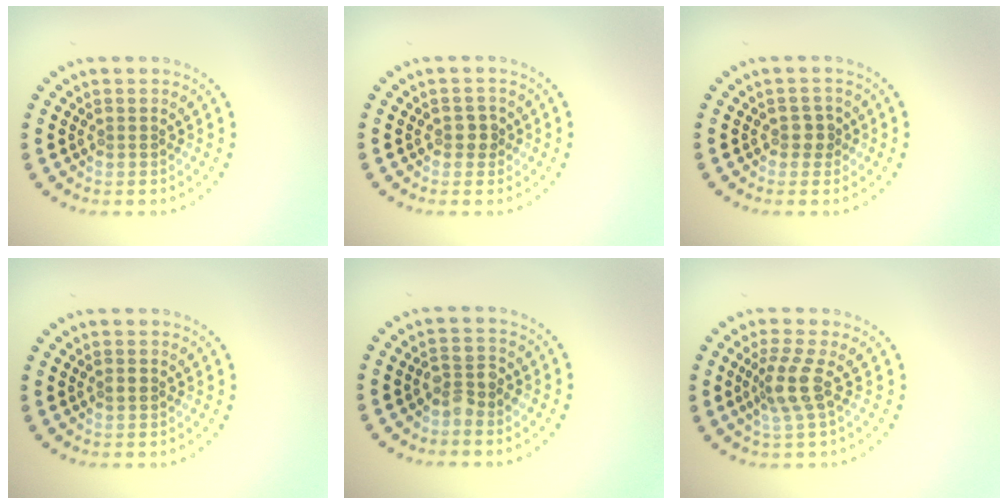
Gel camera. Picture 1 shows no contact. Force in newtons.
{"total": 1.4, "press": 1.4, "slide": 0.3}
{"total": 1.4, "press": 1.3, "slide": 0.4}
{"total": 0.9, "press": 0.9, "slide": 0.0}
{"total": 2.4, "press": 2.2, "slide": 0.8}
{"total": 2.9, "press": 2.2, "slide": 2.0}